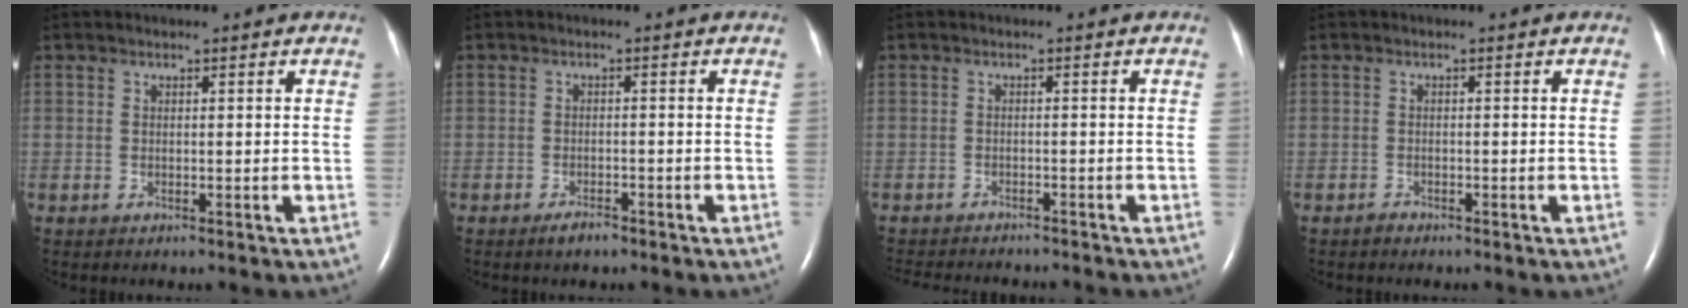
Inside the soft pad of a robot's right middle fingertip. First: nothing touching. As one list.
[{"total": 2.0, "force": [-1.6, 0.6, 1.1], "torque": [-0.026, -0.002, -0.025]}, {"total": 9.8, "force": [-9.1, 1.6, 3.3], "torque": [-0.047, -0.010, -0.121]}, {"total": 0.7, "force": [-0.7, 0.2, 0.1], "torque": [-0.002, -0.001, -0.014]}]